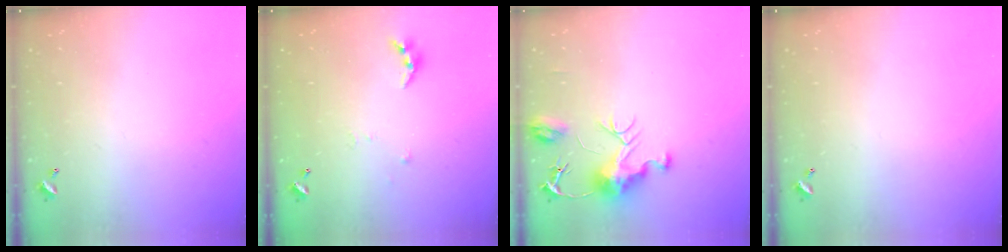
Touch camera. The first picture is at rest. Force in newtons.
{"total": 3.3, "press": 3.3, "slide": 0.4}
{"total": 9.2, "press": 9.2, "slide": 1.0}
{"total": 0.0}